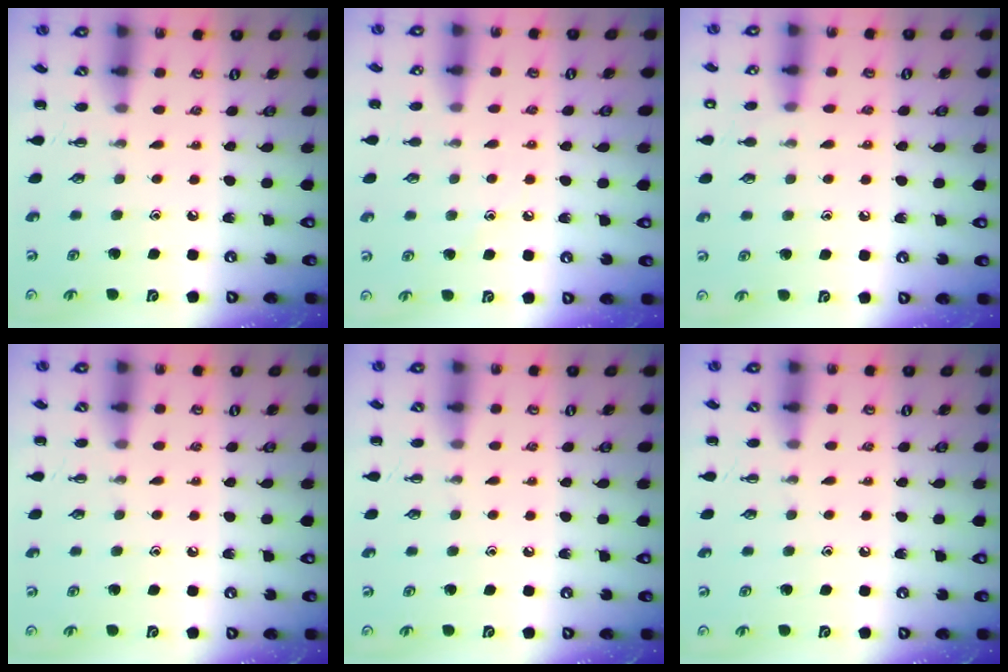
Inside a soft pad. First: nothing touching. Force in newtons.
{"total": 6.6, "press": 6.3, "slide": 1.9}
{"total": 8.1, "press": 7.8, "slide": 2.1}
{"total": 0.0}
{"total": 0.0}
{"total": 0.0}